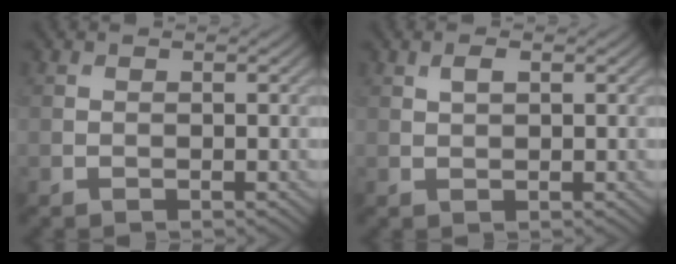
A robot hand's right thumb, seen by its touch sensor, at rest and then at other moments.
{"total": 1.3, "force": [0.6, 0.6, 1.1], "torque": [-0.024, 0.002, 0.013]}